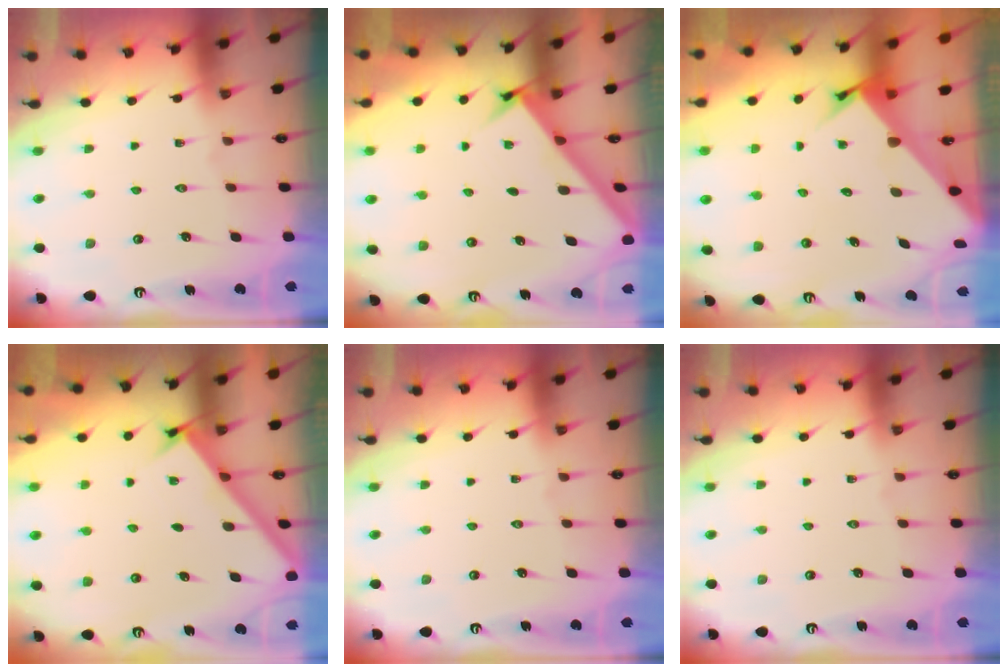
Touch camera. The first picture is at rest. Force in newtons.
{"total": 3.0, "press": 3.0, "slide": 0.4}
{"total": 4.2, "press": 4.2, "slide": 0.3}
{"total": 2.6, "press": 2.6, "slide": 0.3}
{"total": 0.0}
{"total": 0.0}